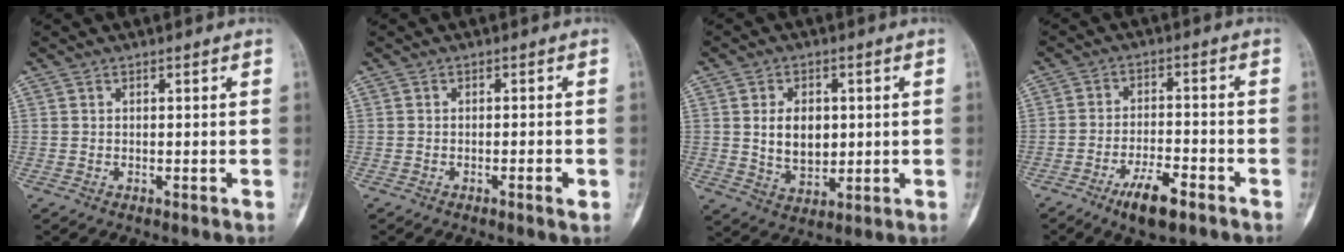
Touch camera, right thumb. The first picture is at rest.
{"total": 1.9, "force": [-0.8, 0.2, 1.7], "torque": [-0.027, 0.000, -0.013]}
{"total": 8.4, "force": [1.1, 5.8, 5.9], "torque": [-0.070, -0.012, 0.026]}
{"total": 7.9, "force": [-5.0, 2.6, 5.6], "torque": [-0.098, 0.022, -0.082]}